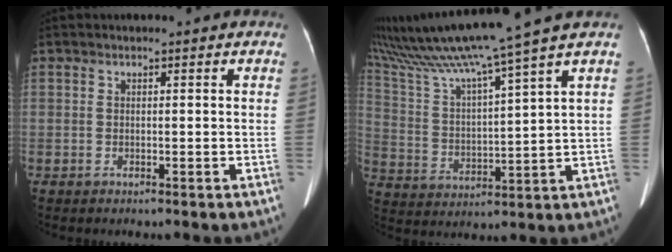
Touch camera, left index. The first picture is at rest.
{"total": 17.5, "force": [14.4, -2.4, 9.7], "torque": [-0.185, -0.003, 0.254]}